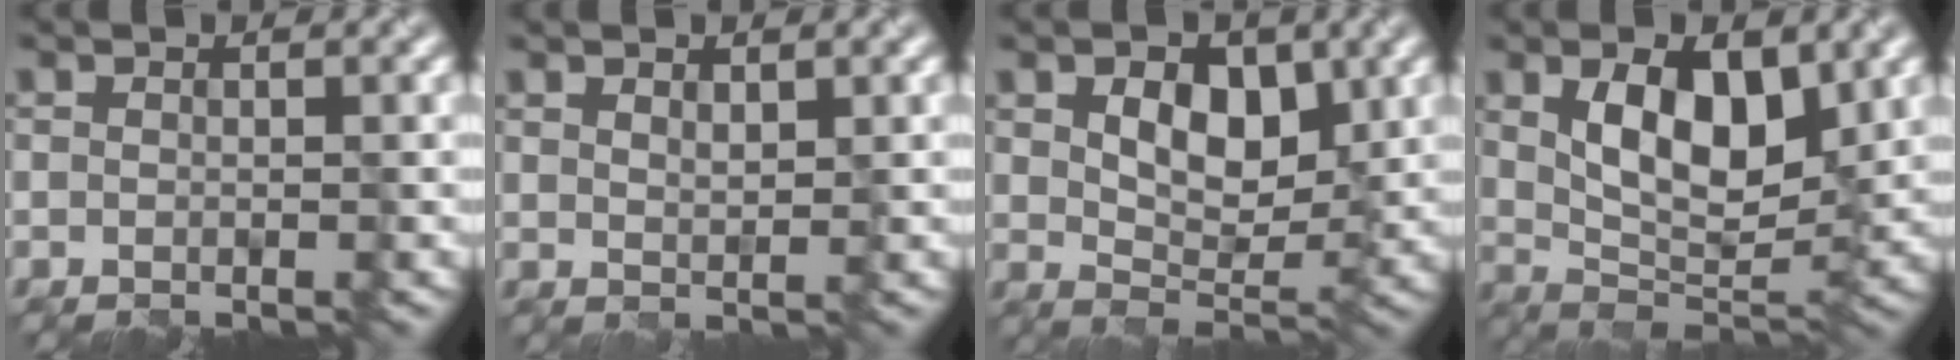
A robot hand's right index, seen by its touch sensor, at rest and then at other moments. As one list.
[{"total": 1.2, "force": [1.1, 0.5, 0.4], "torque": [-0.008, -0.002, 0.022]}, {"total": 5.0, "force": [1.8, 3.1, 3.5], "torque": [-0.053, -0.006, 0.028]}, {"total": 6.6, "force": [2.5, 3.1, 5.3], "torque": [-0.090, -0.004, 0.044]}]